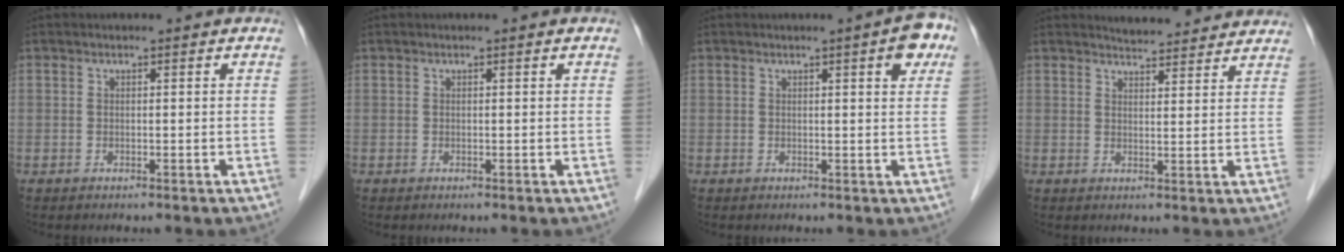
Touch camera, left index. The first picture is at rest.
{"total": 0.0}
{"total": 4.9, "force": [2.3, 1.0, 4.2], "torque": [-0.040, 0.002, 0.022]}
{"total": 8.9, "force": [8.5, 1.7, 1.8], "torque": [-0.017, 0.003, 0.100]}